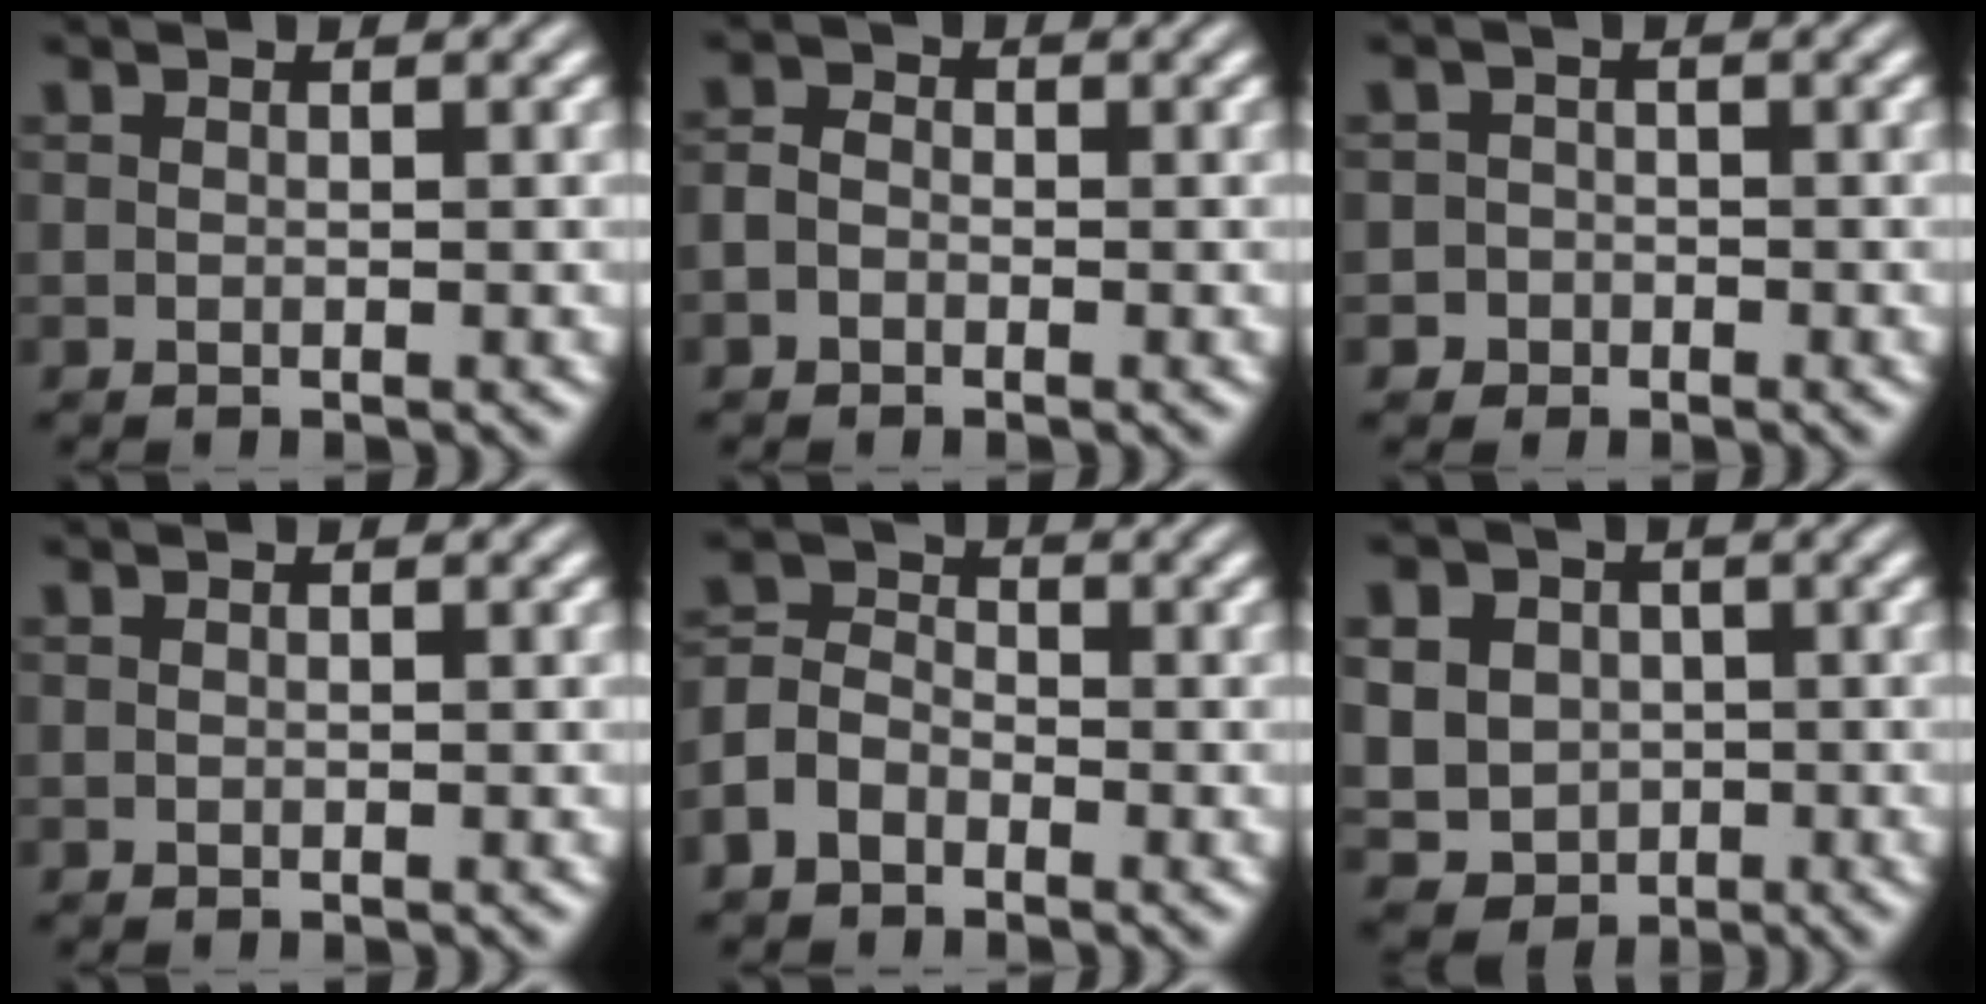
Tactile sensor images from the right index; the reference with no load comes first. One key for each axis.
{"total": 1.3, "fx": -0.8, "fy": 1.0, "fz": 0.5, "tx": -0.004, "ty": -0.007, "tz": -0.013}
{"total": 2.5, "fx": -1.6, "fy": 1.9, "fz": -0.4, "tx": 0.012, "ty": -0.012, "tz": -0.029}
{"total": 0.0}
{"total": 4.4, "fx": -1.1, "fy": 3.8, "fz": 1.9, "tx": -0.034, "ty": -0.014, "tz": -0.023}
{"total": 10.0, "fx": -1.8, "fy": 9.2, "fz": 3.6, "tx": -0.083, "ty": -0.047, "tz": -0.022}